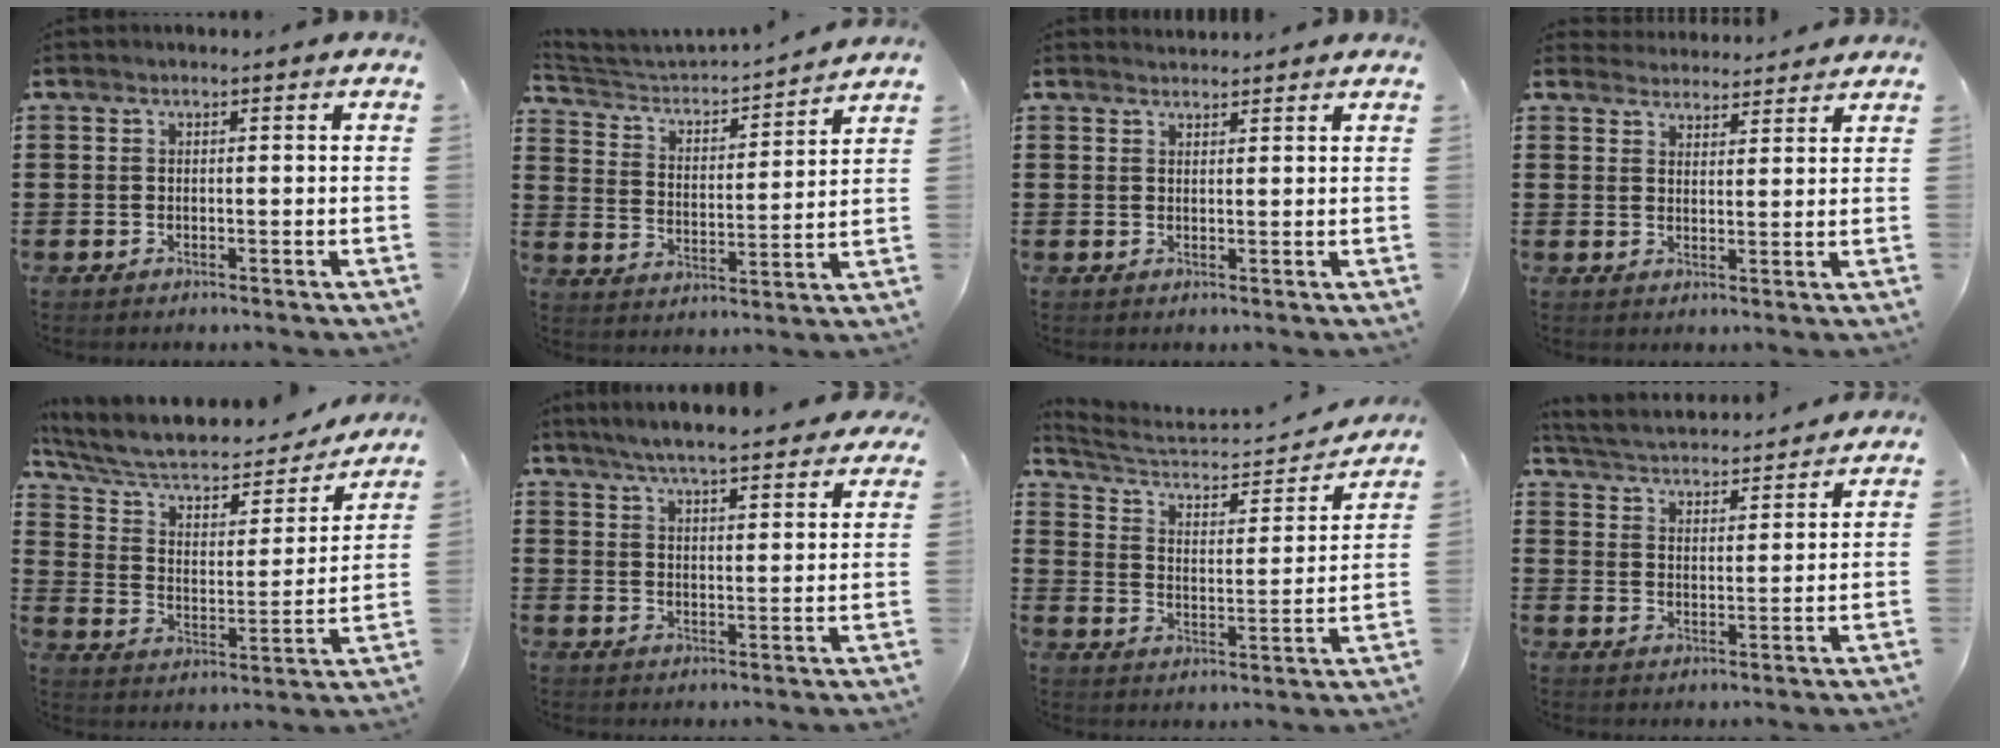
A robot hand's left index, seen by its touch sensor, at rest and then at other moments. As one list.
[{"total": 3.2, "force": [3.0, 0.3, 0.8], "torque": [-0.039, -0.034, 0.041]}, {"total": 1.4, "force": [1.4, 0.0, 0.0], "torque": [-0.003, 0.001, 0.028]}, {"total": 3.2, "force": [3.2, 0.3, -0.2], "torque": [-0.007, -0.012, 0.060]}, {"total": 8.0, "force": [6.7, 2.7, 3.5], "torque": [-0.099, -0.041, 0.113]}, {"total": 5.9, "force": [5.5, 0.1, 2.0], "torque": [-0.060, -0.026, 0.097]}, {"total": 4.7, "force": [4.1, 1.4, 1.8], "torque": [-0.060, -0.031, 0.062]}, {"total": 3.6, "force": [3.6, -0.1, 0.3], "torque": [-0.028, -0.030, 0.056]}]